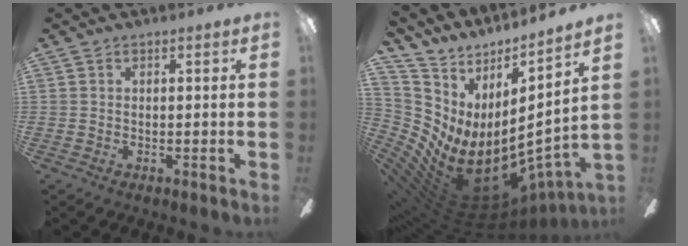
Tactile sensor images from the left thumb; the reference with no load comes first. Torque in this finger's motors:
{"motor_torque": [0.54, 0.36, 1.31, -1.46, 0.18]}